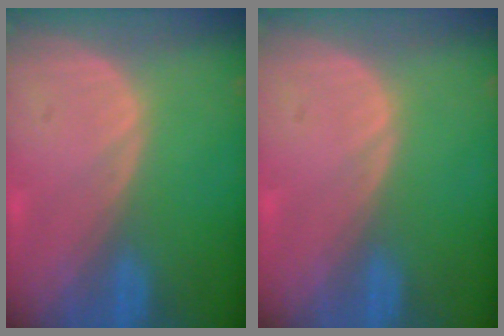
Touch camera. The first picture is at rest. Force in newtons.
{"total": 0.5, "press": 0.0, "slide": 0.5}